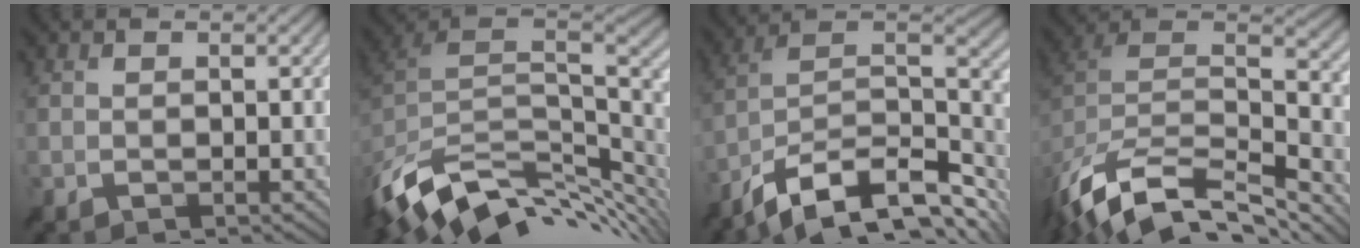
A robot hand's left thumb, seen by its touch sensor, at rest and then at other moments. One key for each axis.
{"total": 13.0, "fx": -4.8, "fy": 7.9, "fz": 9.1, "tx": -0.209, "ty": -0.028, "tz": -0.070}
{"total": 15.1, "fx": -8.7, "fy": 6.6, "fz": 10.5, "tx": -0.234, "ty": -0.012, "tz": -0.141}
{"total": 14.1, "fx": -9.2, "fy": 7.0, "fz": 8.1, "tx": -0.212, "ty": -0.025, "tz": -0.141}